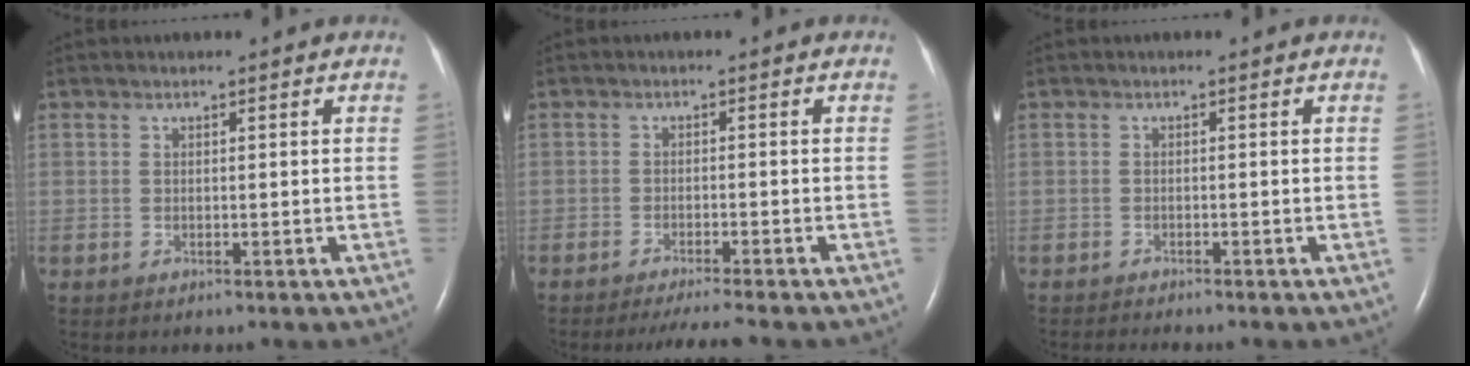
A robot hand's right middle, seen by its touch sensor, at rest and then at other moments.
{"total": 5.0, "force": [-4.4, -0.7, 2.3], "torque": [-0.034, -0.015, -0.070]}
{"total": 3.0, "force": [-2.8, -0.1, 1.2], "torque": [-0.017, -0.007, -0.041]}